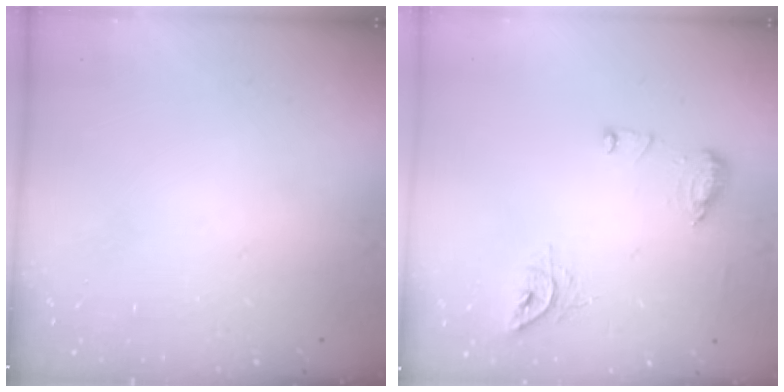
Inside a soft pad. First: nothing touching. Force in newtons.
{"total": 9.8, "press": 9.8, "slide": 0.6}